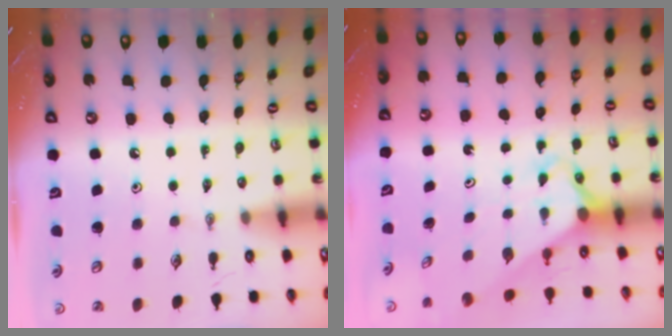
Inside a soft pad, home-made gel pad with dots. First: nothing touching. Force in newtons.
{"total": 2.7, "press": 2.7, "slide": 0.1}